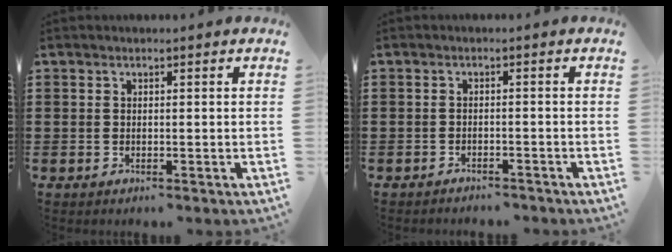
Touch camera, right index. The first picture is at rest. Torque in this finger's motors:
{"motor_torque": [-1.10, 1.04, -0.02, -0.04]}